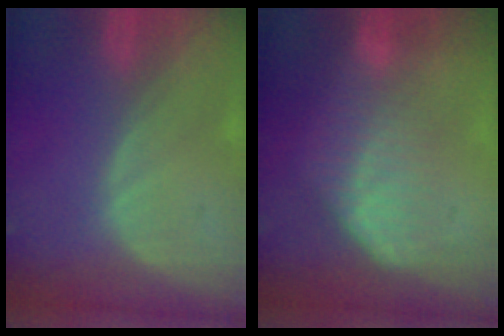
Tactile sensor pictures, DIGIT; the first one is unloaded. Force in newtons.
{"total": 7.5, "press": 6.3, "slide": 4.0}